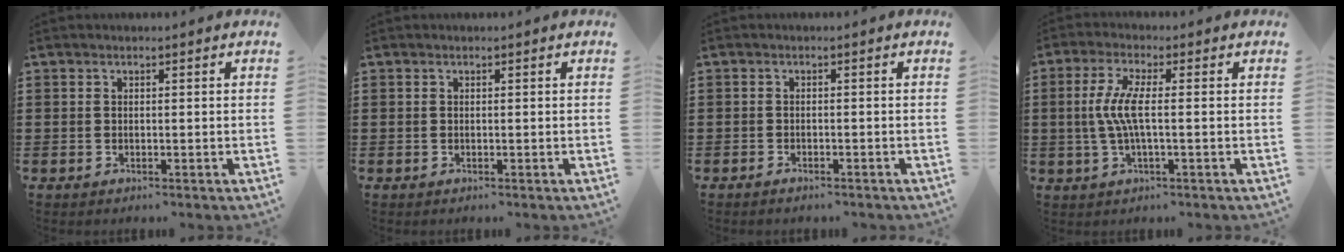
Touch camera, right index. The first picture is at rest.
{"total": 0.0}
{"total": 1.0, "force": [-1.0, 0.0, 0.1], "torque": [-0.004, -0.002, -0.021]}
{"total": 5.5, "force": [-0.3, 0.8, 5.4], "torque": [-0.129, -0.012, -0.018]}